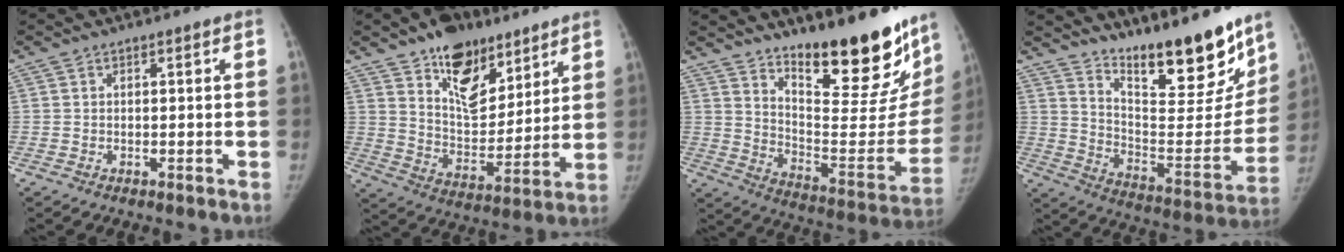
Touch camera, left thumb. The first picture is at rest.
{"total": 16.5, "force": [10.6, 9.2, 8.8], "torque": [-0.086, -0.069, 0.180]}
{"total": 27.0, "force": [19.4, 8.0, 17.0], "torque": [-0.206, -0.129, 0.285]}
{"total": 22.5, "force": [17.3, 5.8, 13.1], "torque": [-0.155, -0.119, 0.269]}